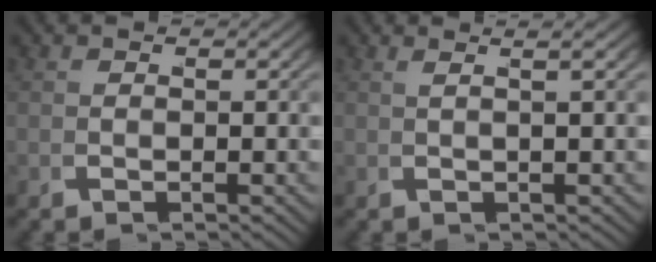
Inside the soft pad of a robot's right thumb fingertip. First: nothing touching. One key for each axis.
{"total": 2.6, "fx": 1.5, "fy": 0.1, "fz": 2.1, "tx": -0.029, "ty": 0.016, "tz": 0.021}